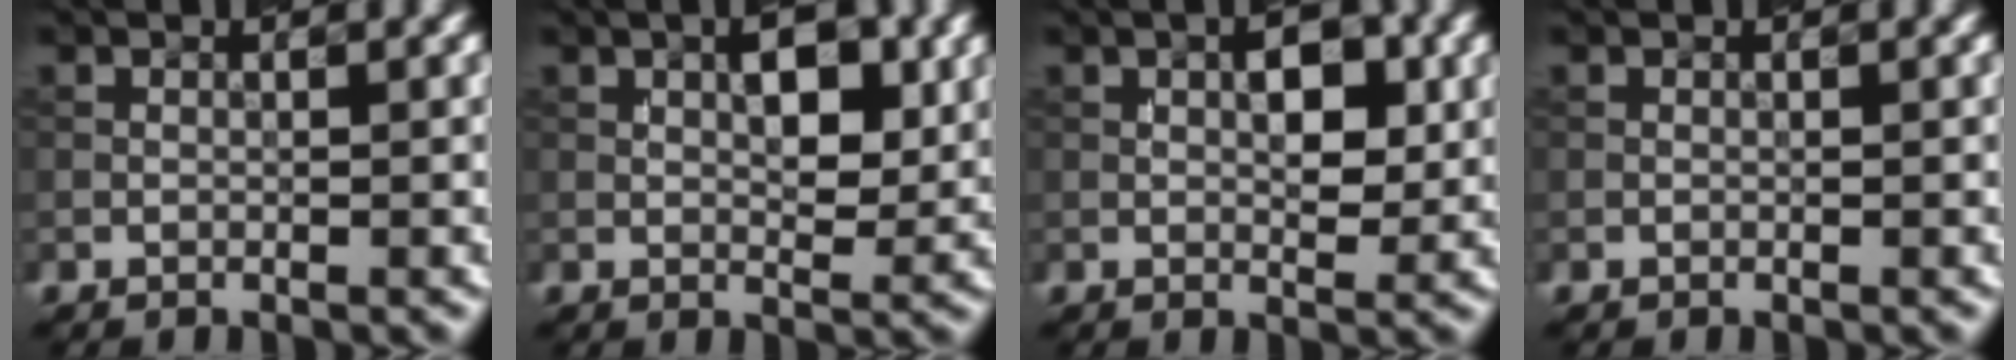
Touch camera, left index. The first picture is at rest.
{"total": 4.0, "force": [1.0, 1.8, 3.4], "torque": [-0.050, 0.000, 0.016]}
{"total": 3.6, "force": [0.6, 1.7, 3.1], "torque": [-0.042, 0.000, 0.008]}
{"total": 0.0}